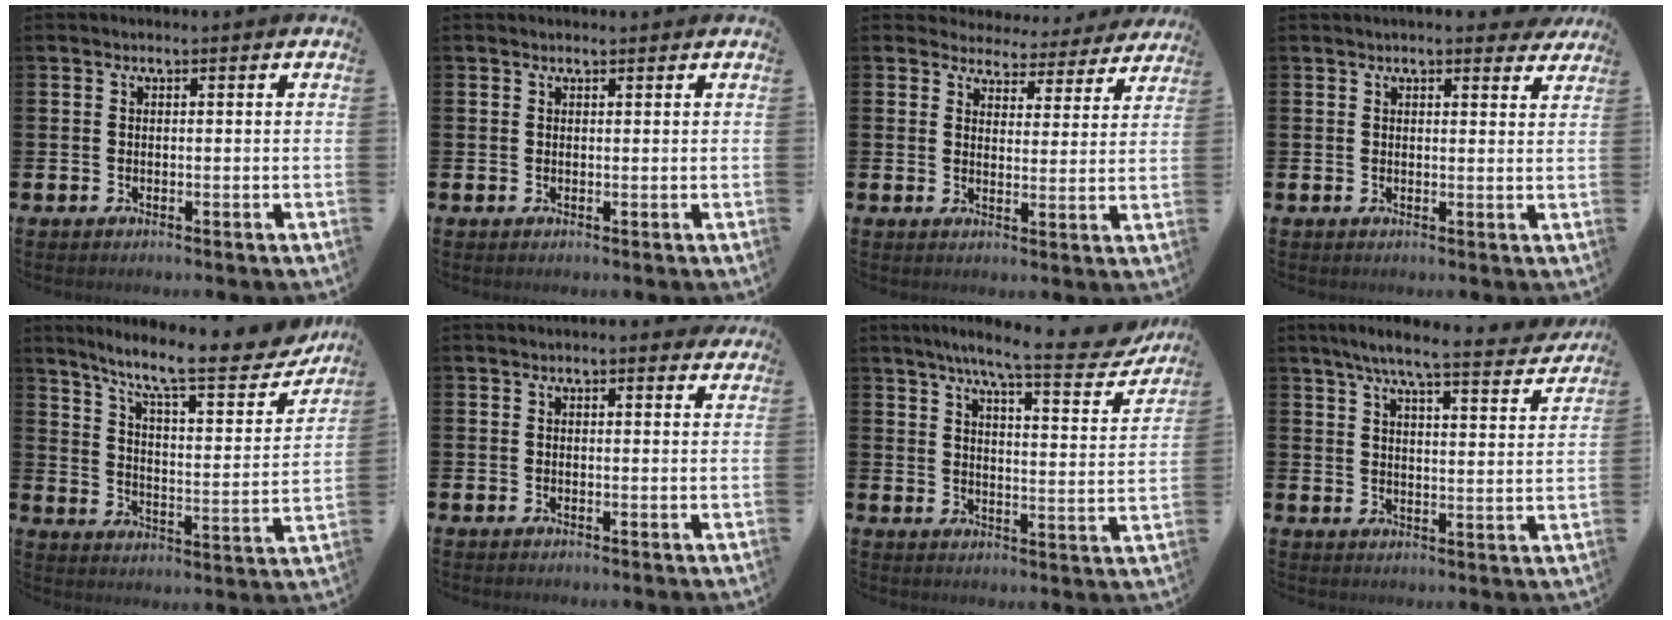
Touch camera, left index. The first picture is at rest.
{"total": 0.6, "force": [0.6, 0.1, 0.0], "torque": [0.007, -0.002, 0.009]}
{"total": 4.1, "force": [3.8, 1.6, 0.0], "torque": [-0.014, -0.035, 0.062]}
{"total": 3.0, "force": [2.9, 0.4, 0.5], "torque": [-0.004, -0.015, 0.050]}
{"total": 11.3, "force": [9.2, 2.0, 6.2], "torque": [-0.132, -0.059, 0.147]}
{"total": 1.3, "force": [1.3, 0.1, 0.3], "torque": [-0.004, 0.001, 0.023]}
{"total": 8.3, "force": [7.2, 0.6, 4.2], "torque": [-0.084, -0.047, 0.116]}
{"total": 6.9, "force": [6.2, 0.4, 2.9], "torque": [-0.067, -0.037, 0.104]}